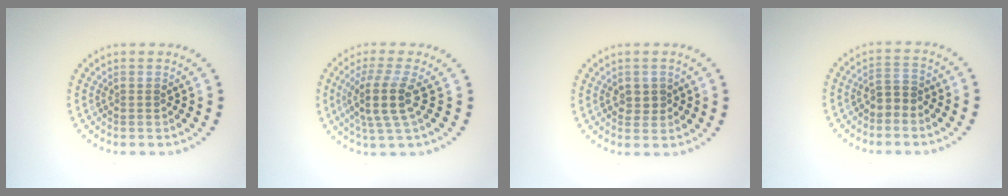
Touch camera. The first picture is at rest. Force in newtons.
{"total": 3.8, "press": 2.9, "slide": 2.4}
{"total": 1.3, "press": 1.3, "slide": 0.3}
{"total": 2.0, "press": 1.8, "slide": 1.0}